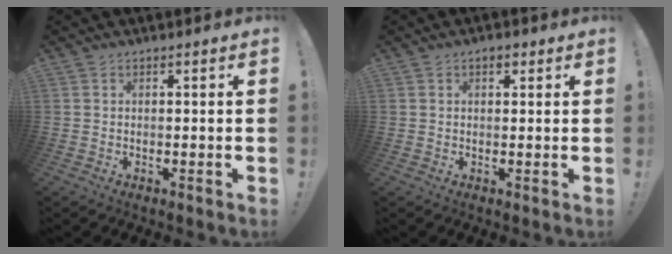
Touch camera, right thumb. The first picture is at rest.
{"total": 1.9, "force": [1.0, 1.2, 1.2], "torque": [-0.013, -0.001, 0.016]}